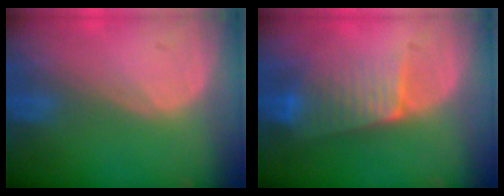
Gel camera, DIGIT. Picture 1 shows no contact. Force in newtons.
{"total": 6.7, "press": 5.9, "slide": 3.1}